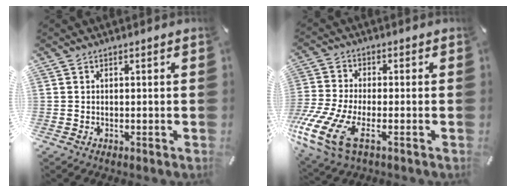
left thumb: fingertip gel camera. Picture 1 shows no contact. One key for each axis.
{"total": 13.2, "fx": -5.1, "fy": 6.5, "fz": 10.2, "tx": -0.229, "ty": 0.006, "tz": -0.091}